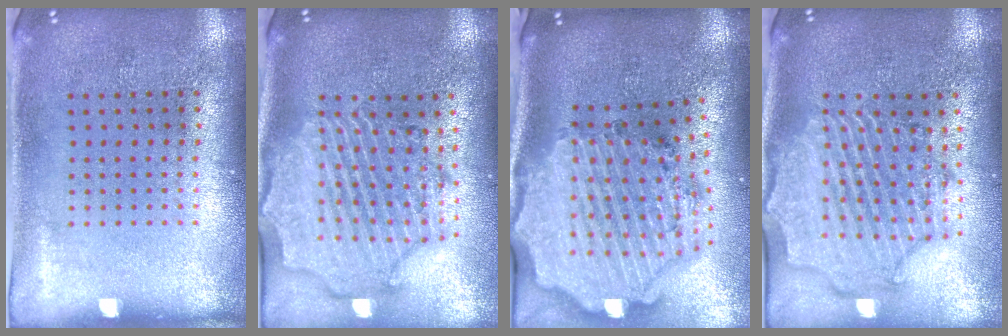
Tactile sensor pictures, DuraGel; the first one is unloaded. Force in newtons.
{"total": 2.8, "press": 2.5, "slide": 1.3}
{"total": 4.1, "press": 3.4, "slide": 2.3}
{"total": 2.6, "press": 2.3, "slide": 1.1}